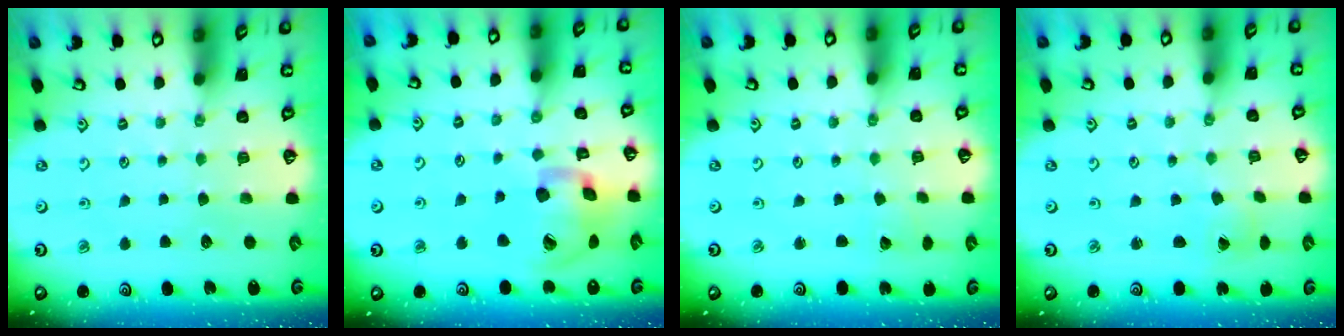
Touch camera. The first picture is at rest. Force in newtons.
{"total": 17.5, "press": 17.4, "slide": 2.5}
{"total": 0.9, "press": 0.9, "slide": 0.1}
{"total": 1.0, "press": 1.0, "slide": 0.0}